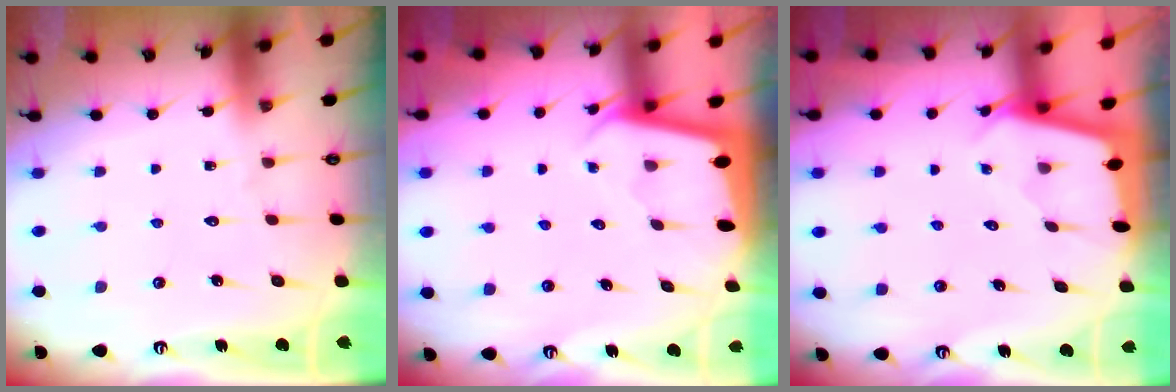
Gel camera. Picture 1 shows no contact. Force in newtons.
{"total": 1.8, "press": 1.8, "slide": 0.1}
{"total": 1.7, "press": 1.7, "slide": 0.0}